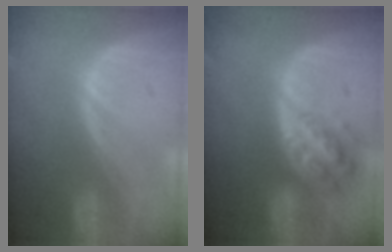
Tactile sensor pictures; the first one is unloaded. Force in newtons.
{"total": 6.0, "press": 5.4, "slide": 2.6}